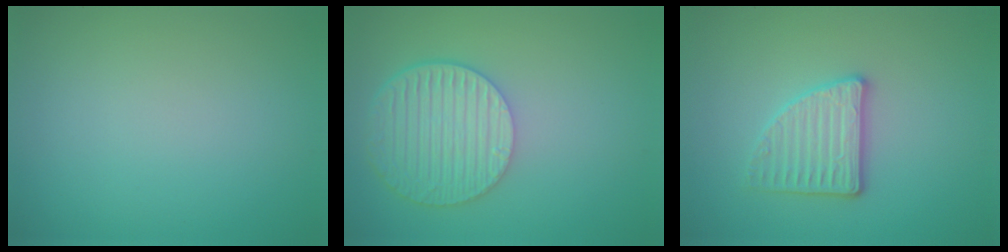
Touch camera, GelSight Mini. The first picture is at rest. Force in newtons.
{"total": 6.1, "press": 4.8, "slide": 3.8}
{"total": 3.1, "press": 2.9, "slide": 1.1}